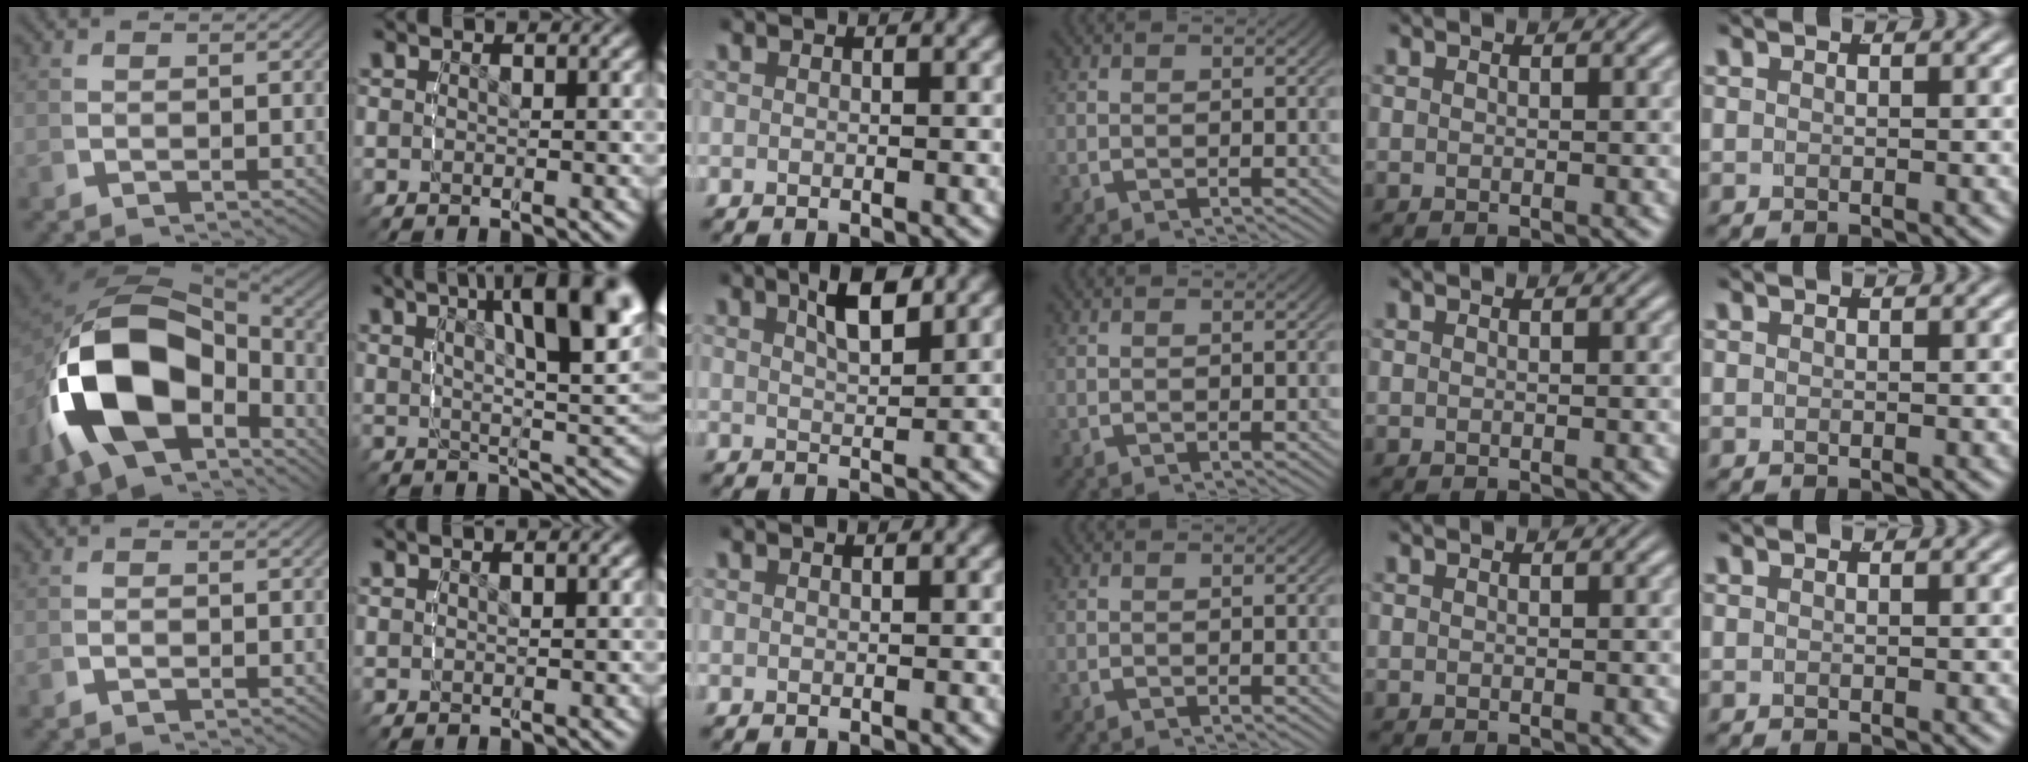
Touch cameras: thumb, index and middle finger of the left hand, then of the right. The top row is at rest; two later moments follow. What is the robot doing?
{"motion": "lift_and_place", "object": "lipstick"}